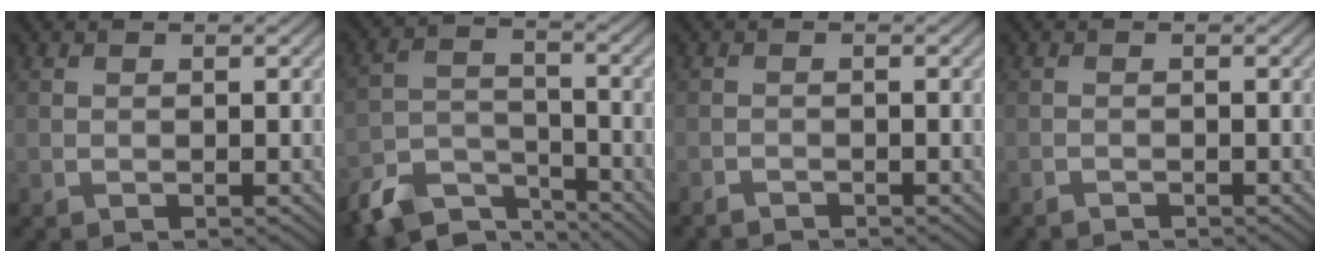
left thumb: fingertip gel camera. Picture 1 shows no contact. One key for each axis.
{"total": 8.6, "fx": -6.9, "fy": 3.6, "fz": 3.7, "tx": -0.078, "ty": -0.014, "tz": -0.139}
{"total": 1.1, "fx": -1.1, "fy": 0.1, "fz": 0.1, "tx": -0.001, "ty": -0.002, "tz": -0.023}
{"total": 0.8, "fx": -0.8, "fy": 0.1, "fz": 0.1, "tx": 0.000, "ty": -0.001, "tz": -0.017}